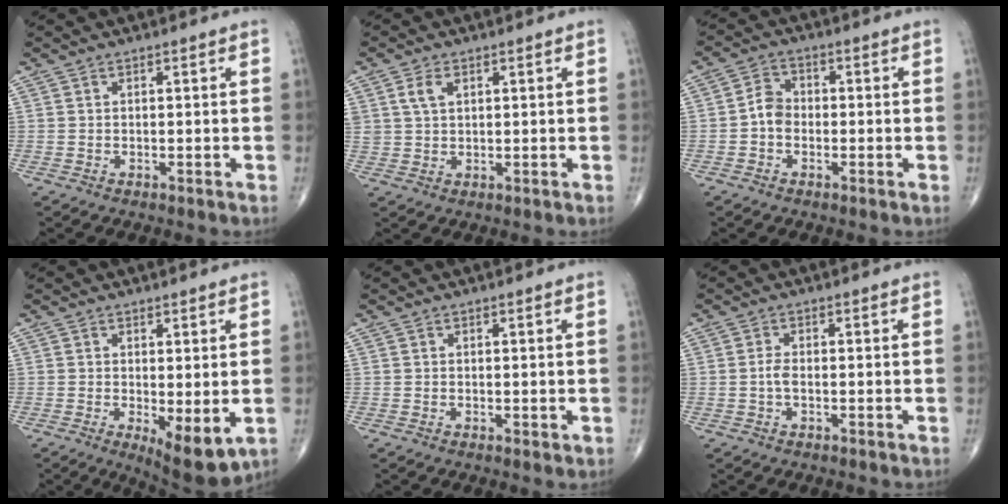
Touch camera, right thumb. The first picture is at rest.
{"total": 3.7, "force": [1.5, 2.3, 2.5], "torque": [-0.045, 0.000, 0.033]}
{"total": 4.0, "force": [-1.1, 3.1, 2.2], "torque": [-0.024, 0.016, -0.030]}
{"total": 7.7, "force": [-1.5, 2.8, 7.1], "torque": [-0.099, -0.023, -0.014]}
{"total": 0.7, "force": [-0.1, 0.4, 0.6], "torque": [-0.010, -0.003, -0.002]}
{"total": 1.7, "force": [-0.4, 0.7, 1.5], "torque": [-0.030, 0.003, -0.010]}